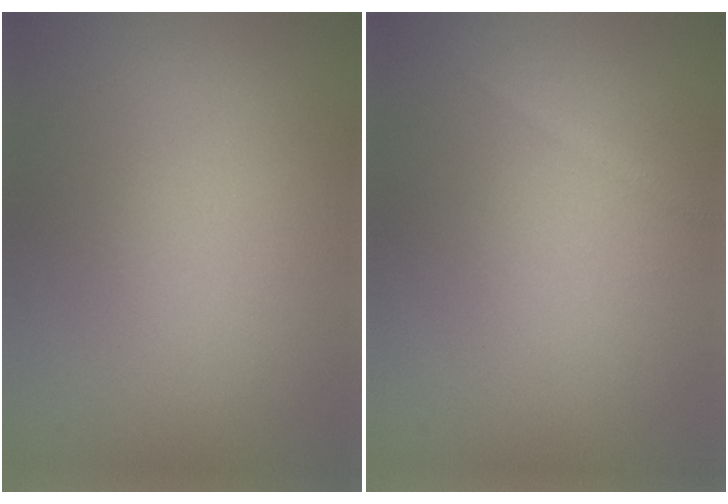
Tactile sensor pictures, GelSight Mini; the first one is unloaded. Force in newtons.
{"total": 0.6, "press": 0.5, "slide": 0.0}